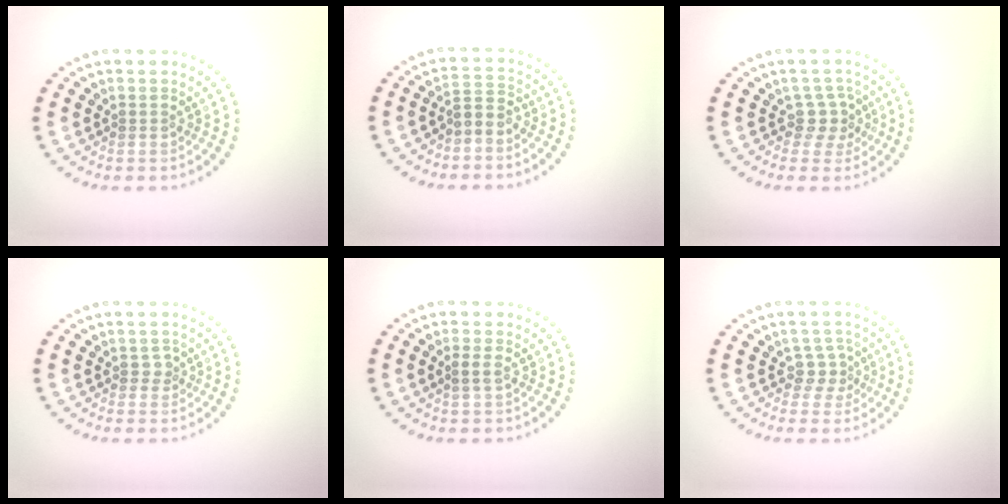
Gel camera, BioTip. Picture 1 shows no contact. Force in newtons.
{"total": 2.0, "press": 1.5, "slide": 1.4}
{"total": 2.1, "press": 1.6, "slide": 1.4}
{"total": 1.0, "press": 0.7, "slide": 0.7}
{"total": 0.9, "press": 0.8, "slide": 0.4}
{"total": 2.1, "press": 1.4, "slide": 1.5}